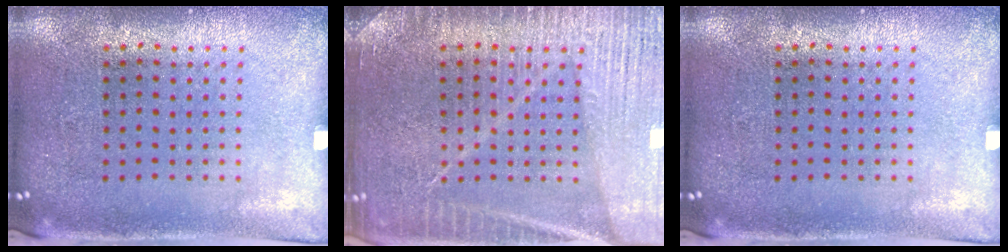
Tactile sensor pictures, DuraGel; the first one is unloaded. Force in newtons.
{"total": 3.9, "press": 3.9, "slide": 0.5}
{"total": 0.0}